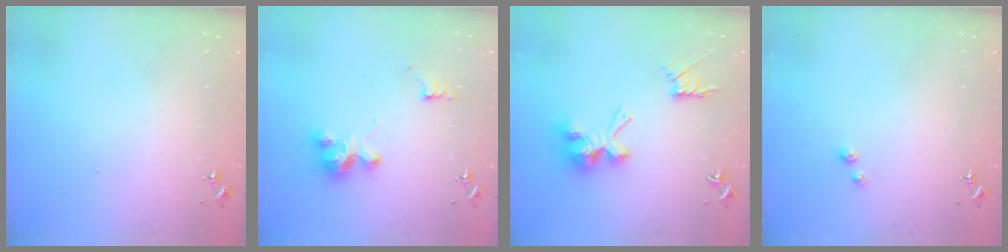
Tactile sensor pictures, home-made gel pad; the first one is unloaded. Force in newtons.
{"total": 9.2, "press": 9.2, "slide": 0.3}
{"total": 13.9, "press": 13.9, "slide": 0.3}
{"total": 2.3, "press": 2.3, "slide": 0.3}